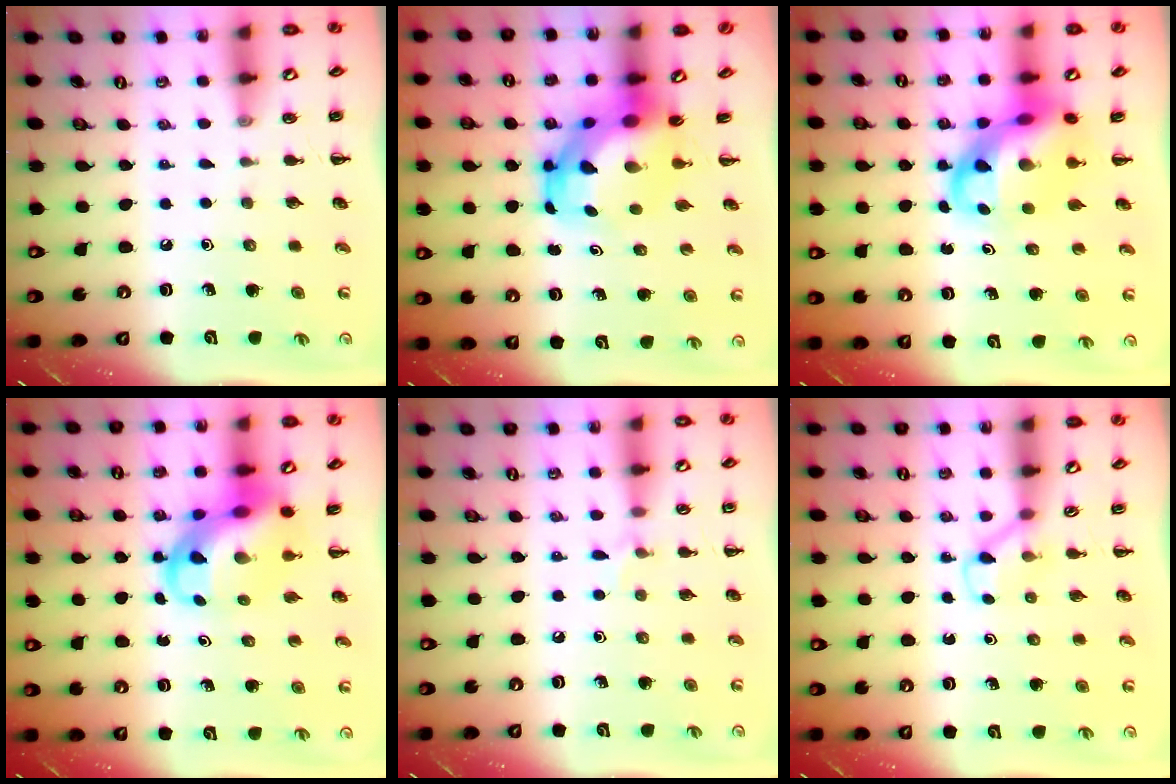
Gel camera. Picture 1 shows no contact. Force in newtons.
{"total": 6.6, "press": 6.3, "slide": 2.0}
{"total": 11.7, "press": 11.3, "slide": 3.2}
{"total": 9.1, "press": 8.7, "slide": 2.7}
{"total": 4.8, "press": 4.5, "slide": 1.7}
{"total": 3.0, "press": 2.8, "slide": 0.9}